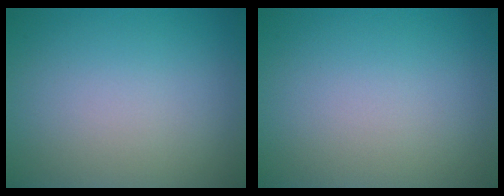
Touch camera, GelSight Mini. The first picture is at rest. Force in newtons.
{"total": 0.0}